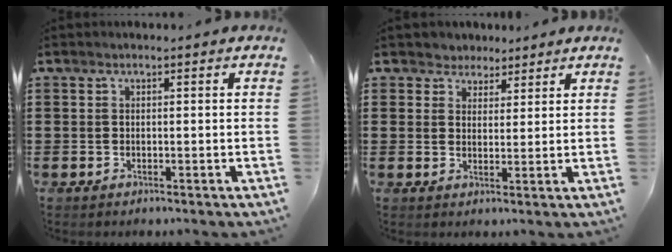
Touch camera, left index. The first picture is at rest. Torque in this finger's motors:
{"motor_torque": [2.14, 0.00, 0.12, 0.00]}